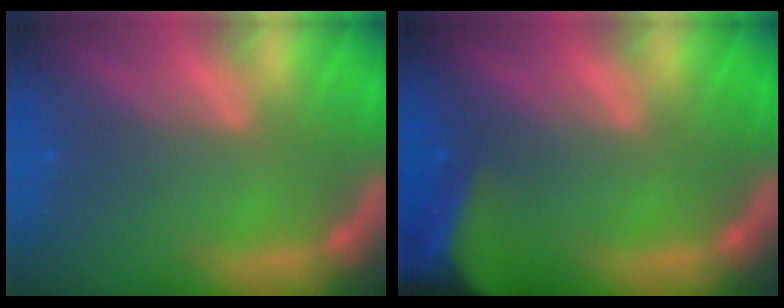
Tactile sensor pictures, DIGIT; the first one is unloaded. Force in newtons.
{"total": 10.0}